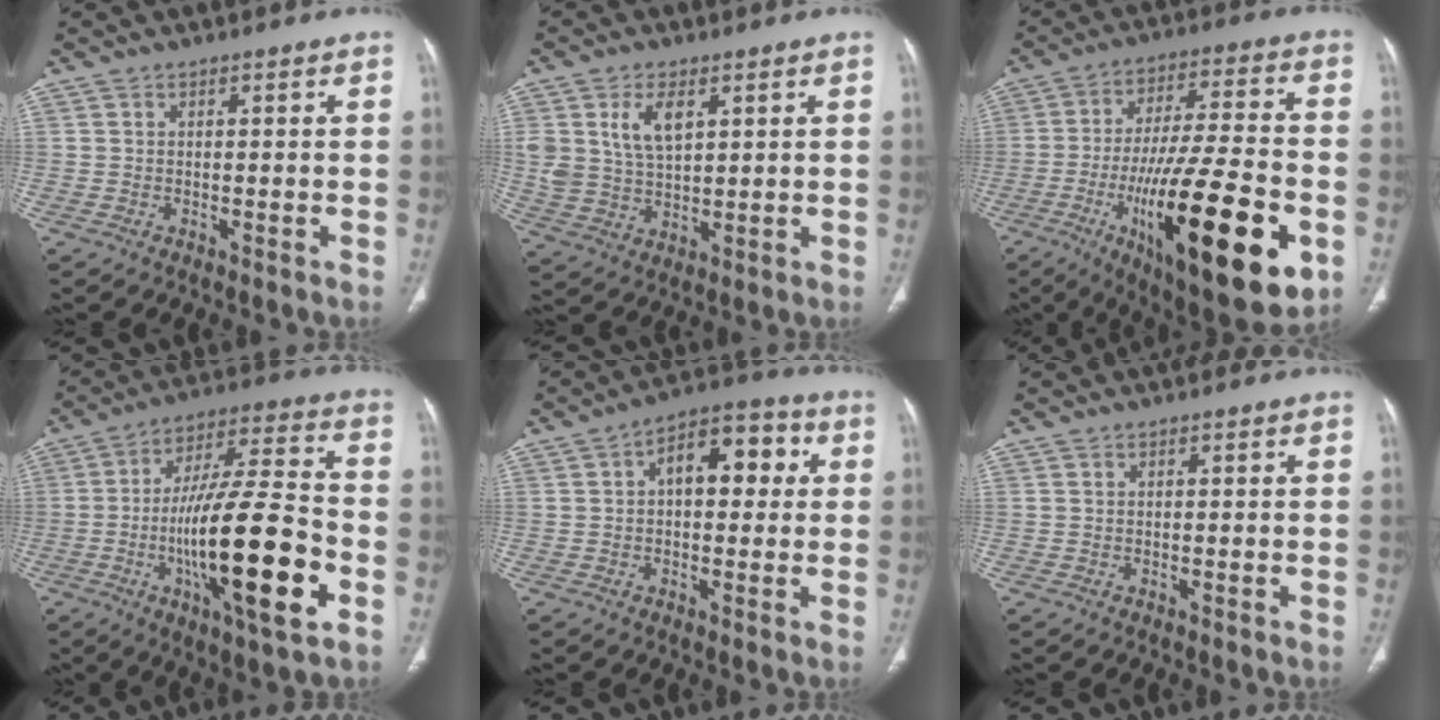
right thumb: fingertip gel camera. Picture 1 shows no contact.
{"total": 8.3, "force": [3.2, 4.7, 6.0], "torque": [-0.106, -0.012, 0.071]}
{"total": 29.3, "force": [-9.7, 8.5, 26.2], "torque": [-0.401, 0.015, -0.138]}
{"total": 24.1, "force": [-6.5, 6.0, 22.4], "torque": [-0.392, 0.019, -0.100]}
{"total": 10.9, "force": [2.0, 6.1, 8.8], "torque": [-0.090, 0.027, 0.020]}
{"total": 0.0}